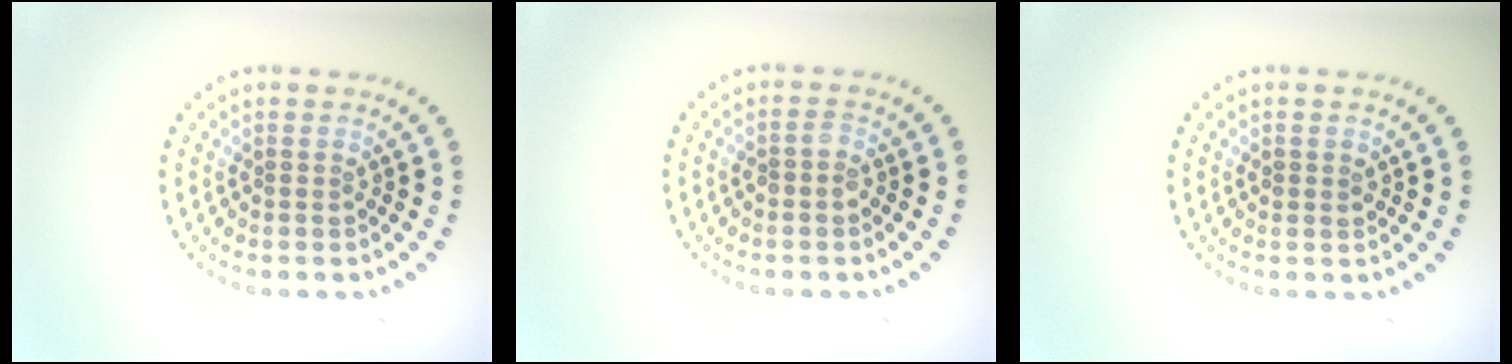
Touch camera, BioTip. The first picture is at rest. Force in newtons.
{"total": 1.0, "press": 1.0, "slide": 0.4}
{"total": 0.9, "press": 0.9, "slide": 0.1}